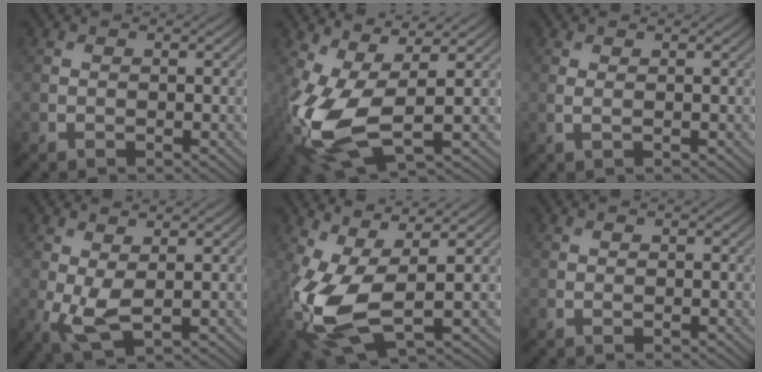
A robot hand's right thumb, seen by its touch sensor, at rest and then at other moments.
{"total": 11.4, "force": [-1.4, 5.1, 10.2], "torque": [-0.253, -0.010, -0.024]}
{"total": 0.8, "force": [0.4, 0.1, 0.7], "torque": [-0.020, 0.002, 0.007]}
{"total": 4.5, "force": [0.0, 2.0, 4.1], "torque": [-0.105, -0.007, 0.004]}
{"total": 10.4, "force": [-1.0, 4.5, 9.3], "torque": [-0.228, -0.007, -0.022]}
{"total": 0.0}